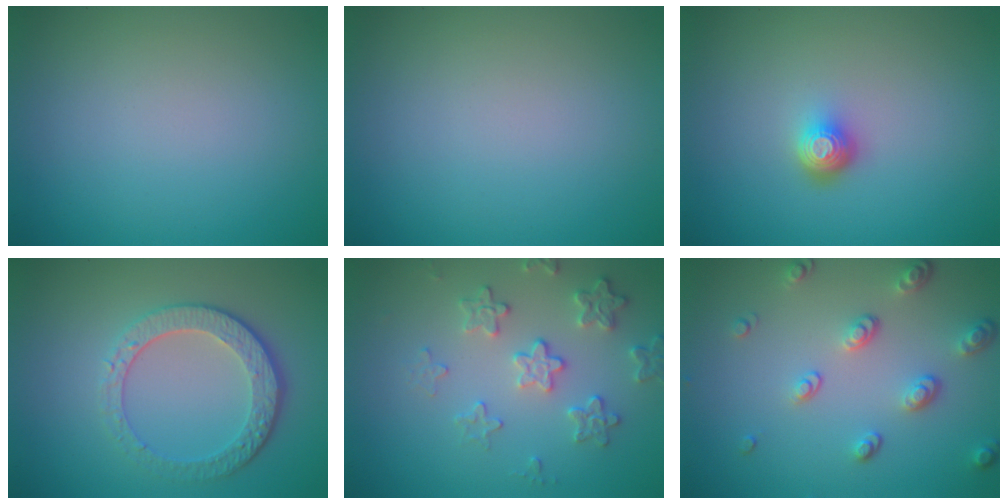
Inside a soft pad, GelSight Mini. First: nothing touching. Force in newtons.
{"total": 0.0}
{"total": 2.0, "press": 1.5, "slide": 1.4}
{"total": 4.5, "press": 3.2, "slide": 3.1}
{"total": 3.1, "press": 3.0, "slide": 0.5}
{"total": 3.3, "press": 2.7, "slide": 2.0}